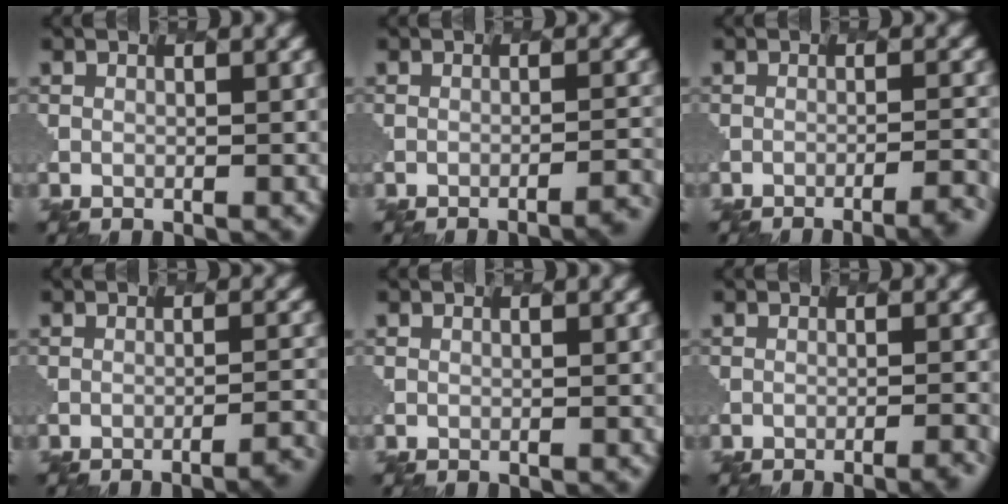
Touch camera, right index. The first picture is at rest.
{"total": 3.7, "force": [-2.9, 0.6, 2.1], "torque": [-0.022, 0.014, -0.036]}
{"total": 4.5, "force": [-3.5, 0.8, 2.7], "torque": [-0.038, 0.010, -0.036]}
{"total": 4.0, "force": [-3.1, 0.7, 2.4], "torque": [-0.027, 0.012, -0.037]}
{"total": 0.0}
{"total": 2.8, "force": [-2.1, 0.5, 1.8], "torque": [-0.018, 0.012, -0.022]}